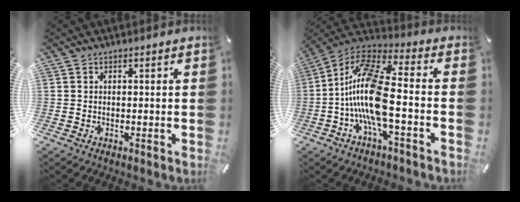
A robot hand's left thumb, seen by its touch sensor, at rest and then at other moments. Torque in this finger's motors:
{"motor_torque": [-0.25, 2.48, 1.28, -0.55, 0.49]}